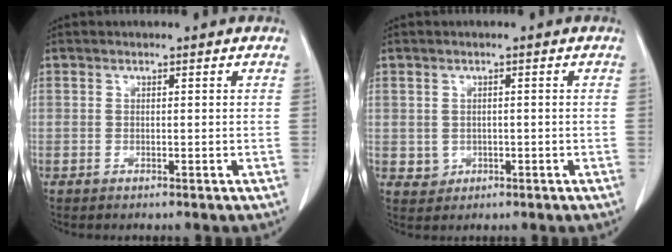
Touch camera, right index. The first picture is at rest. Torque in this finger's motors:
{"motor_torque": [-0.19, 0.14, -0.47, -0.15]}